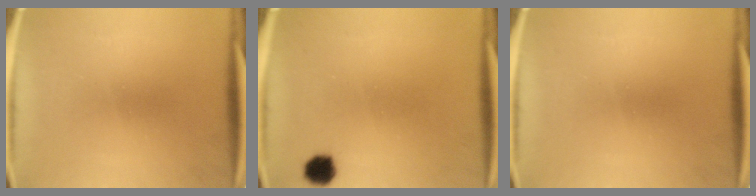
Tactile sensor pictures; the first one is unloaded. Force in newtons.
{"total": 3.9}
{"total": 0.0}